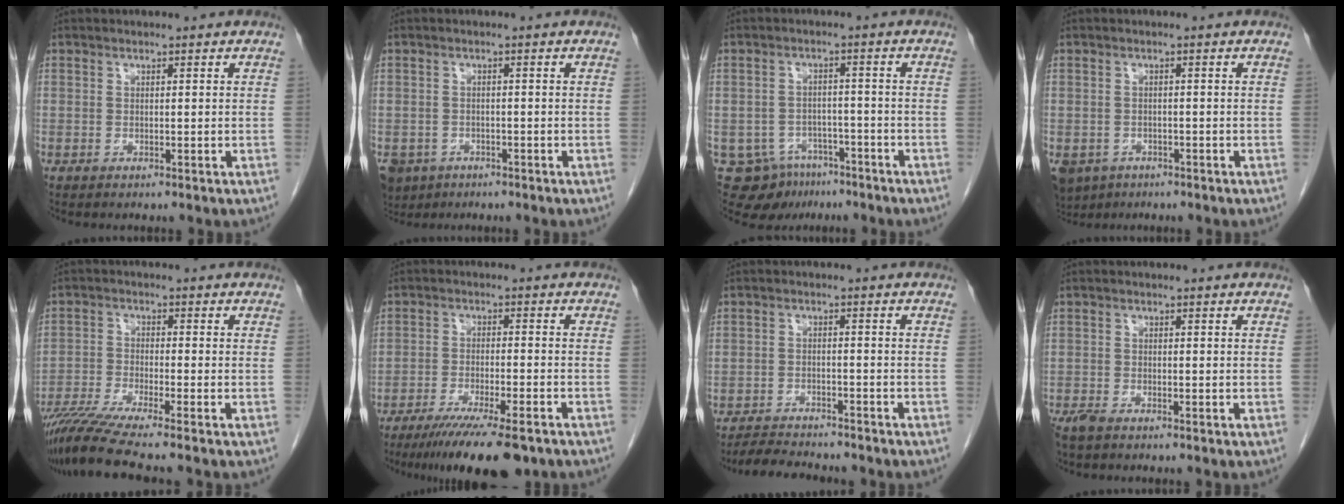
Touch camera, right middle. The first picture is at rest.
{"total": 6.1, "force": [-3.9, 4.5, 1.5], "torque": [-0.034, -0.001, -0.062]}
{"total": 8.7, "force": [-6.1, 6.0, 1.5], "torque": [-0.025, 0.012, -0.081]}
{"total": 6.8, "force": [-4.2, 4.9, 2.1], "torque": [-0.048, -0.003, -0.064]}
{"total": 8.7, "force": [-7.2, -1.3, 4.7], "torque": [-0.084, -0.028, -0.126]}
{"total": 13.7, "force": [-10.5, 1.8, 8.7], "torque": [-0.125, -0.030, -0.163]}
{"total": 6.6, "force": [-6.3, 0.9, 1.9], "torque": [-0.031, -0.014, -0.101]}
{"total": 2.0, "force": [-1.6, 0.5, 1.1], "torque": [-0.028, -0.006, -0.031]}